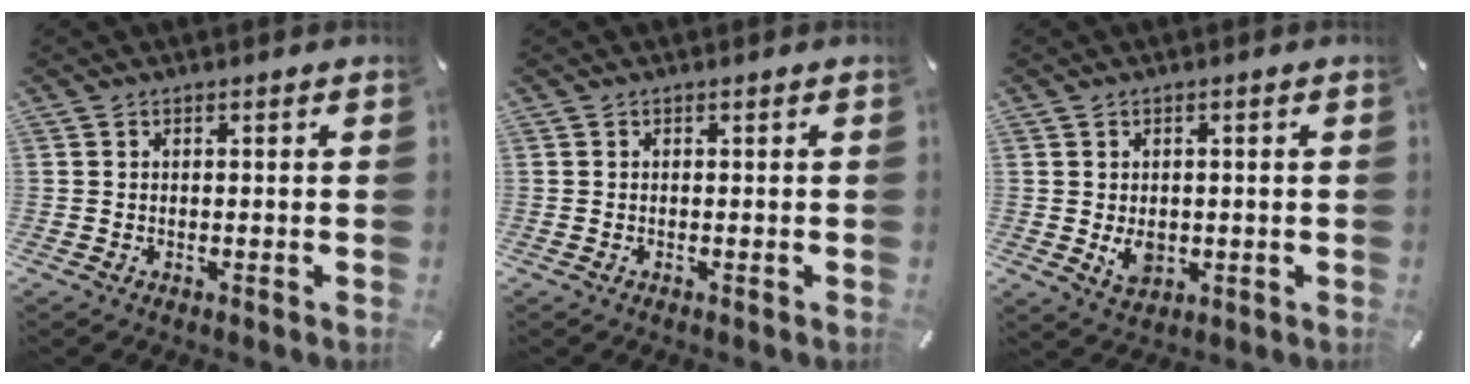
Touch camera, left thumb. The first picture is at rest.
{"total": 0.0}
{"total": 4.6, "force": [-0.6, 3.4, 3.0], "torque": [-0.049, -0.006, -0.013]}